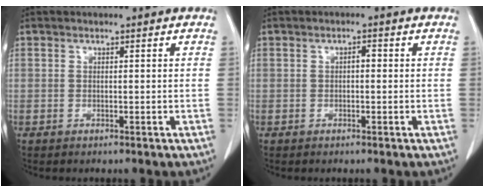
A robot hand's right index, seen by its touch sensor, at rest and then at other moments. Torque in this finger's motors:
{"motor_torque": [0.38, -0.13, 0.09, 0.03]}